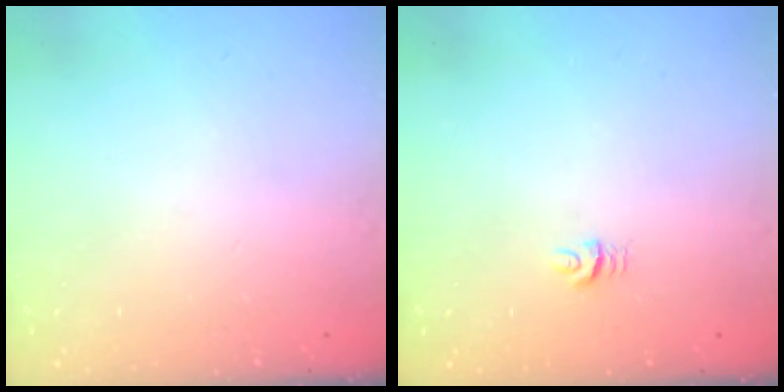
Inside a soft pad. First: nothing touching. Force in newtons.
{"total": 4.5, "press": 4.5, "slide": 0.5}